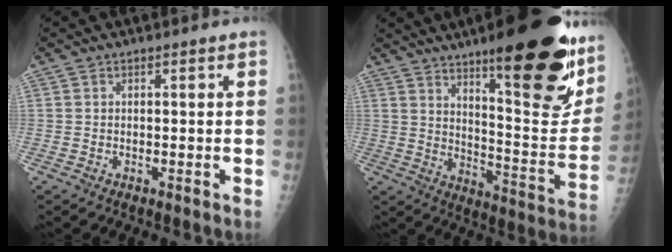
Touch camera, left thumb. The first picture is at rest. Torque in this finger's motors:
{"motor_torque": [2.66, 1.29, 1.58, -1.19, 0.31]}